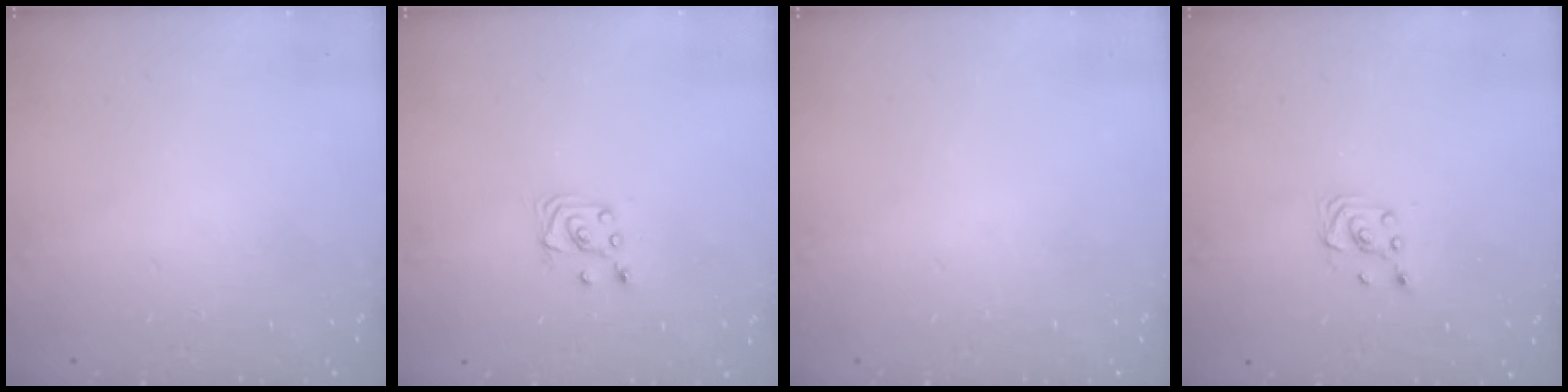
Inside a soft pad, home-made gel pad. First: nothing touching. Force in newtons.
{"total": 3.5, "press": 3.5, "slide": 0.4}
{"total": 0.0}
{"total": 2.6, "press": 2.4, "slide": 1.0}